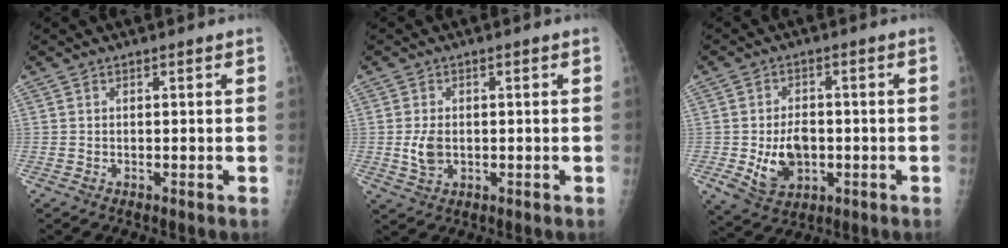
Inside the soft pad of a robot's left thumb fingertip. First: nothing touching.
{"total": 4.0, "force": [-0.4, 2.7, 3.0], "torque": [-0.058, -0.002, -0.005]}
{"total": 8.3, "force": [-1.7, 5.8, 5.7], "torque": [-0.083, 0.002, -0.018]}